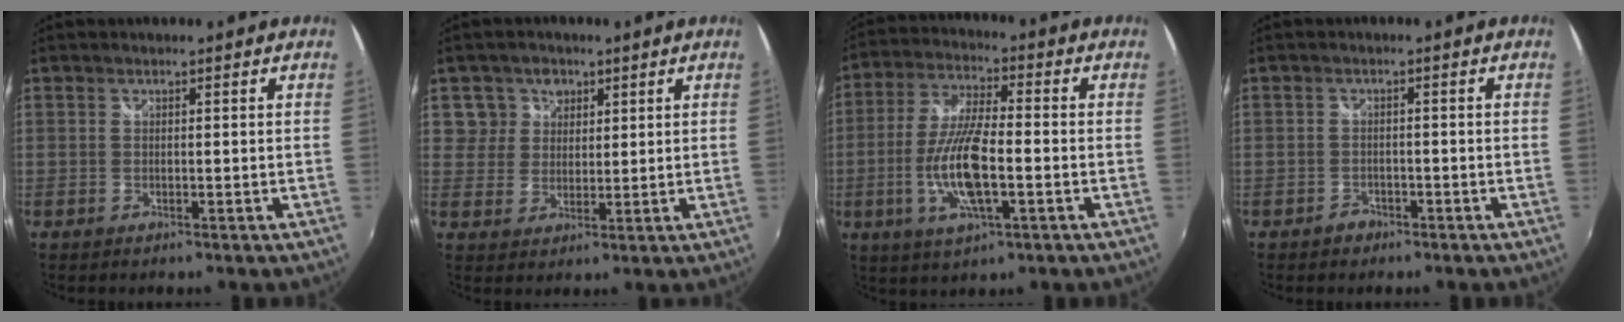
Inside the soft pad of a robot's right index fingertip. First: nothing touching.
{"total": 5.4, "force": [2.2, 4.9, 0.5], "torque": [0.005, 0.021, 0.036]}
{"total": 12.8, "force": [-3.1, 3.6, 11.8], "torque": [-0.242, -0.006, -0.061]}
{"total": 2.5, "force": [-1.8, 1.7, 0.4], "torque": [-0.012, 0.003, -0.028]}